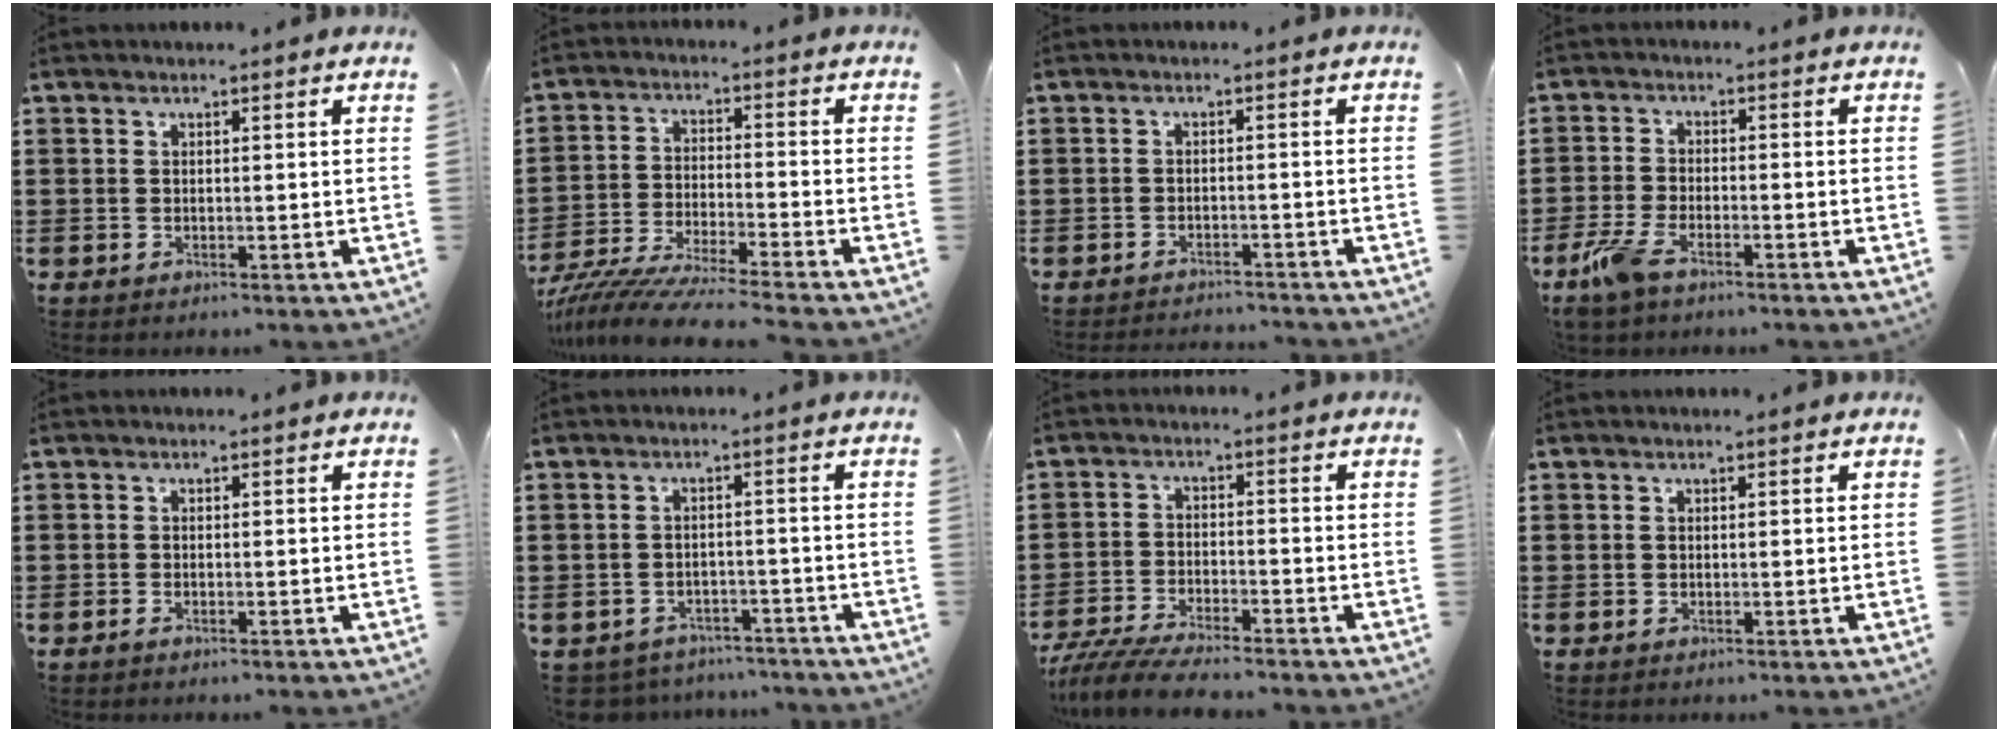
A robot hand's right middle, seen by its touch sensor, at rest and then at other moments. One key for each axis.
{"total": 7.3, "fx": -7.0, "fy": -0.5, "fz": 2.1, "tx": -0.053, "ty": -0.013, "tz": -0.140}
{"total": 1.9, "fx": -1.9, "fy": 0.0, "fz": 0.0, "tx": -0.007, "ty": 0.001, "tz": -0.041}
{"total": 5.2, "fx": -3.4, "fy": 1.6, "fz": 3.6, "tx": -0.093, "ty": -0.005, "tz": -0.071}
{"total": 0.5, "fx": -0.5, "fy": 0.0, "fz": 0.3, "tx": -0.007, "ty": -0.004, "tz": -0.008}
{"total": 3.1, "fx": -3.1, "fy": 0.6, "fz": -0.3, "tx": -0.005, "ty": 0.000, "tz": -0.068}
{"total": 5.8, "fx": -5.5, "fy": 0.4, "fz": 1.8, "tx": -0.046, "ty": -0.008, "tz": -0.110}
{"total": 0.0}